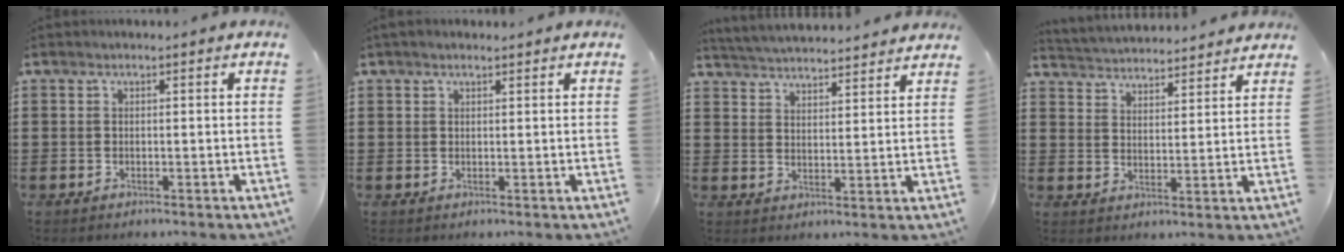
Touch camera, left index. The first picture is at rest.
{"total": 0.9, "force": [0.8, 0.3, 0.4], "torque": [-0.009, 0.003, 0.014]}
{"total": 4.1, "force": [4.1, -0.3, 0.1], "torque": [-0.018, -0.023, 0.071]}
{"total": 3.7, "force": [3.6, 0.1, -0.5], "torque": [-0.009, -0.023, 0.062]}